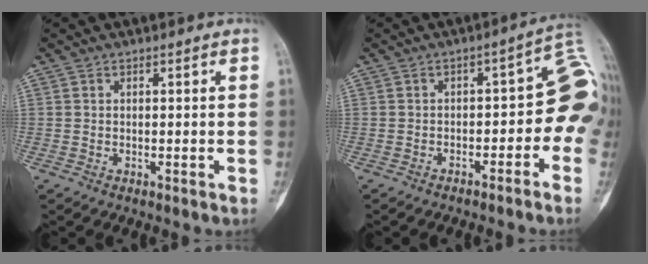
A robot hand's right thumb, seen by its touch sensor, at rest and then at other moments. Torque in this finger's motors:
{"motor_torque": [0.33, 0.15, 0.56, -0.27, 0.12]}